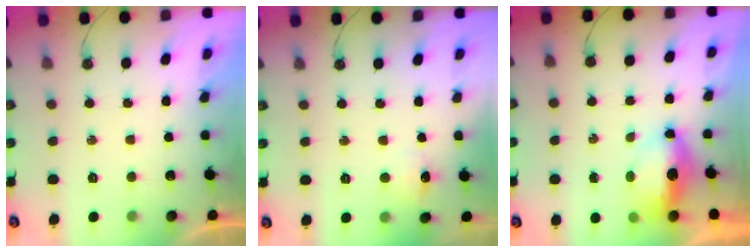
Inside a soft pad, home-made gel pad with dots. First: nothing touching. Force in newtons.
{"total": 6.3, "press": 6.2, "slide": 0.9}
{"total": 6.7, "press": 6.7, "slide": 0.8}